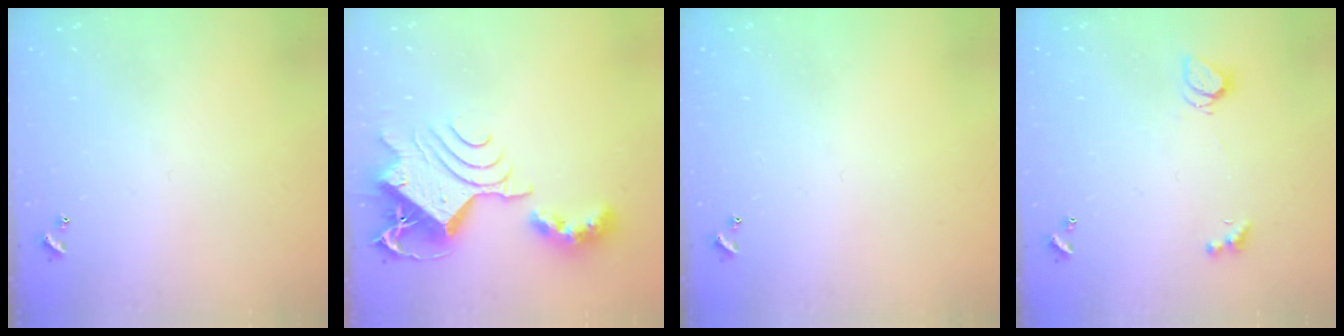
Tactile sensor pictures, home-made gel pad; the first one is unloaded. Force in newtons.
{"total": 15.6, "press": 15.5, "slide": 1.7}
{"total": 0.0}
{"total": 2.0, "press": 1.9, "slide": 0.5}